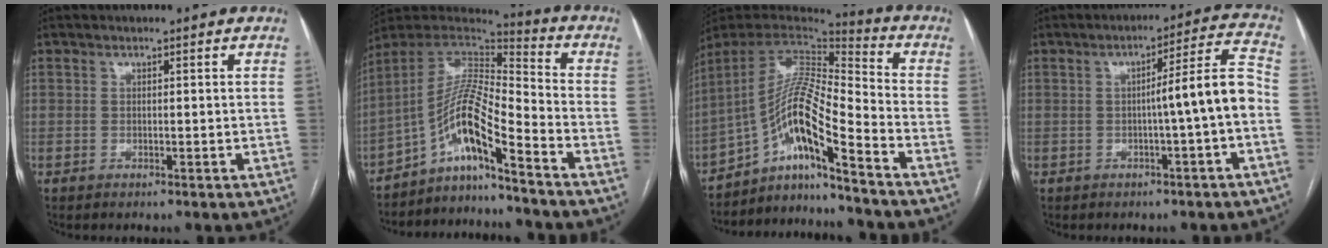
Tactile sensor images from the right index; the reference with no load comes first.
{"total": 11.8, "force": [-7.6, 0.8, 9.1], "torque": [-0.176, 0.018, -0.137]}
{"total": 13.9, "force": [-9.2, -0.1, 10.5], "torque": [-0.194, 0.014, -0.162]}
{"total": 7.8, "force": [-1.8, -0.8, 7.6], "torque": [-0.103, 0.019, -0.024]}